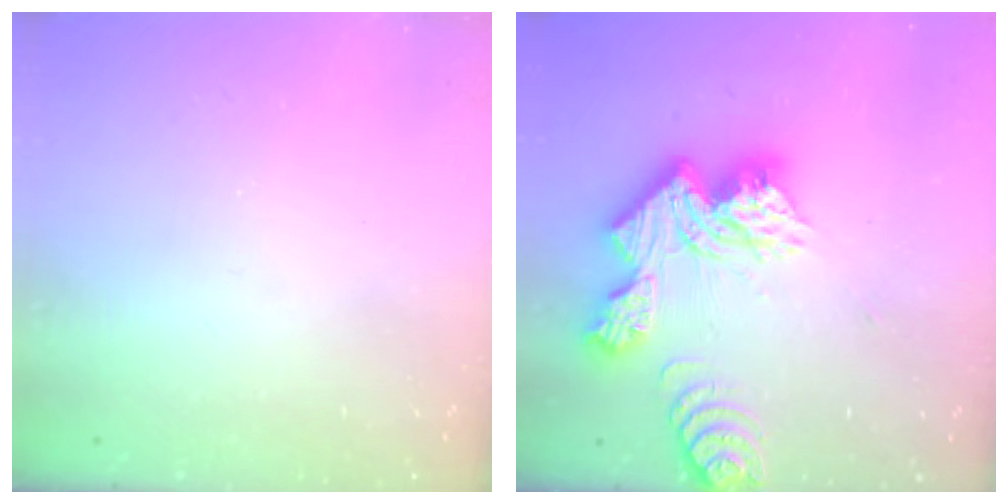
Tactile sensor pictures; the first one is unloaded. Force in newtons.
{"total": 20.1, "press": 20.0, "slide": 1.8}